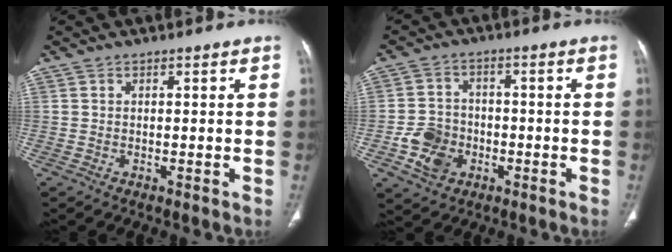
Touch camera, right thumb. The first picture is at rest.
{"total": 8.0, "force": [-2.8, 6.5, 3.7], "torque": [-0.046, 0.016, -0.047]}